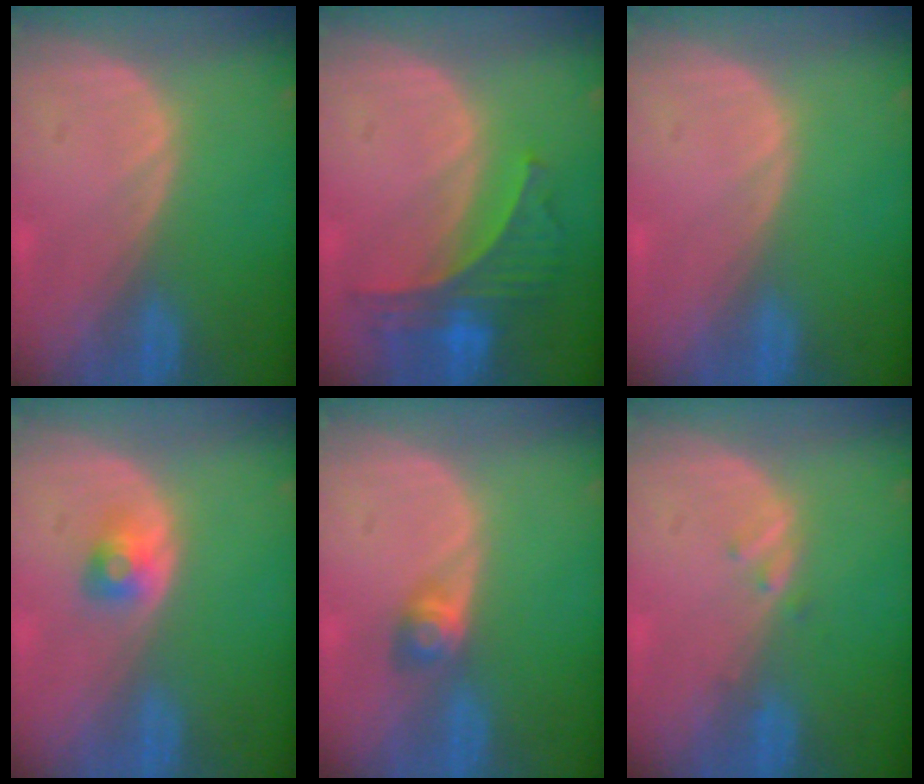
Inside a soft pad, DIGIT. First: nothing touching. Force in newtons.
{"total": 6.9, "press": 6.3, "slide": 2.9}
{"total": 0.0}
{"total": 2.6, "press": 2.4, "slide": 1.0}
{"total": 2.8, "press": 2.6, "slide": 1.2}
{"total": 1.1, "press": 1.1, "slide": 0.1}